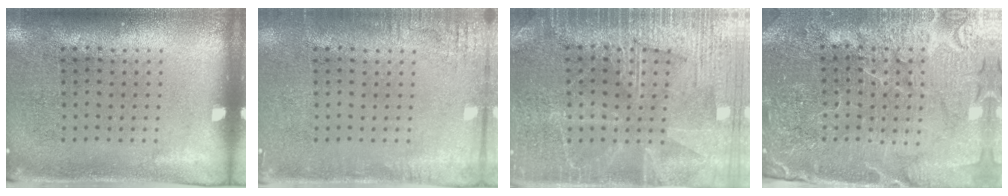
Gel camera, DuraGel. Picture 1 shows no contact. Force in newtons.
{"total": 1.8, "press": 1.8, "slide": 0.1}
{"total": 3.6, "press": 3.5, "slide": 0.6}
{"total": 4.6, "press": 4.3, "slide": 1.5}